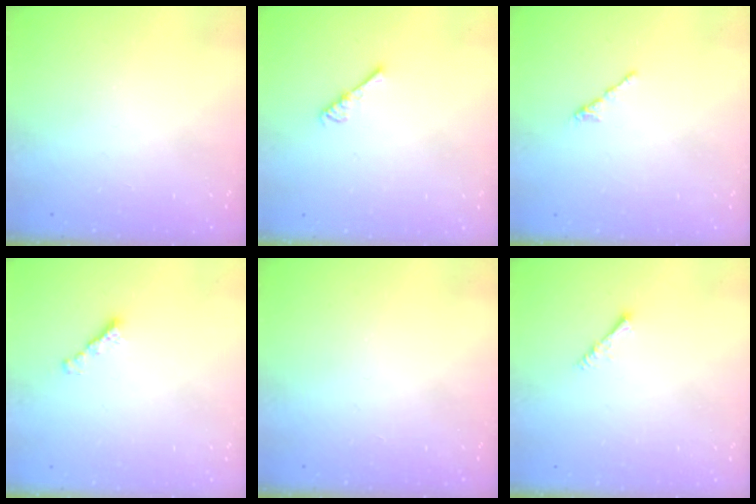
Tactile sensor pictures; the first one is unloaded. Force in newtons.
{"total": 2.6, "press": 2.6, "slide": 0.5}
{"total": 1.7, "press": 1.6, "slide": 0.5}
{"total": 2.5, "press": 2.5, "slide": 0.5}
{"total": 0.0}
{"total": 1.4, "press": 1.3, "slide": 0.3}